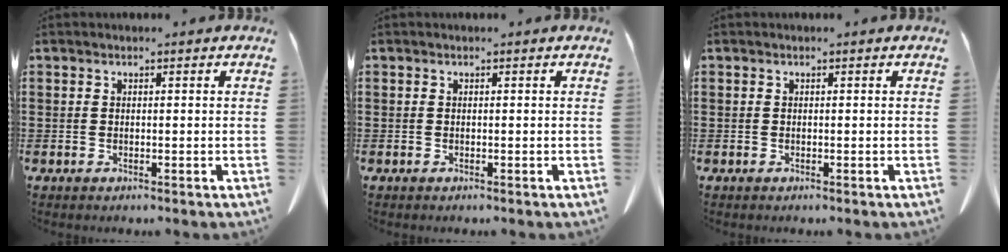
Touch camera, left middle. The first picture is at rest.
{"total": 0.0}
{"total": 0.0}